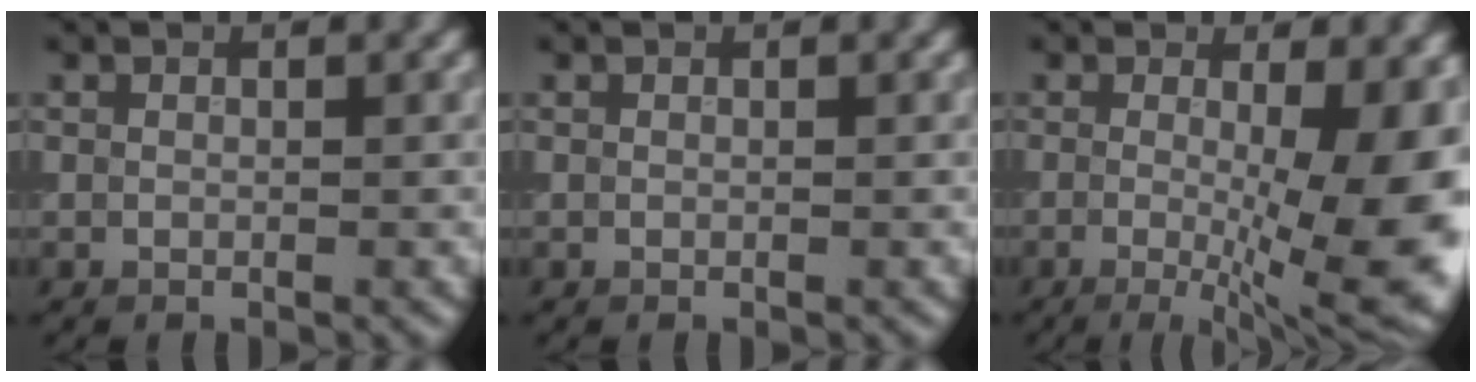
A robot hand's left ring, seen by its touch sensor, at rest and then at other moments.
{"total": 0.0}
{"total": 12.8, "force": [-0.7, 3.8, 12.3], "torque": [-0.147, -0.018, -0.008]}